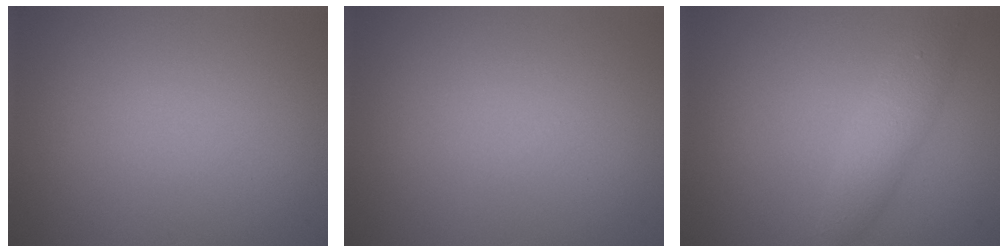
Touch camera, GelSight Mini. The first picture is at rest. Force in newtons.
{"total": 0.0}
{"total": 2.7, "press": 2.7, "slide": 0.2}